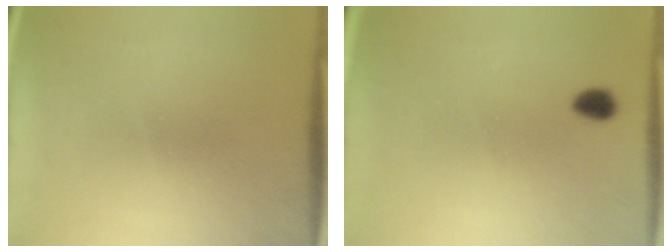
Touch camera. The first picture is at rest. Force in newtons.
{"total": 3.0}